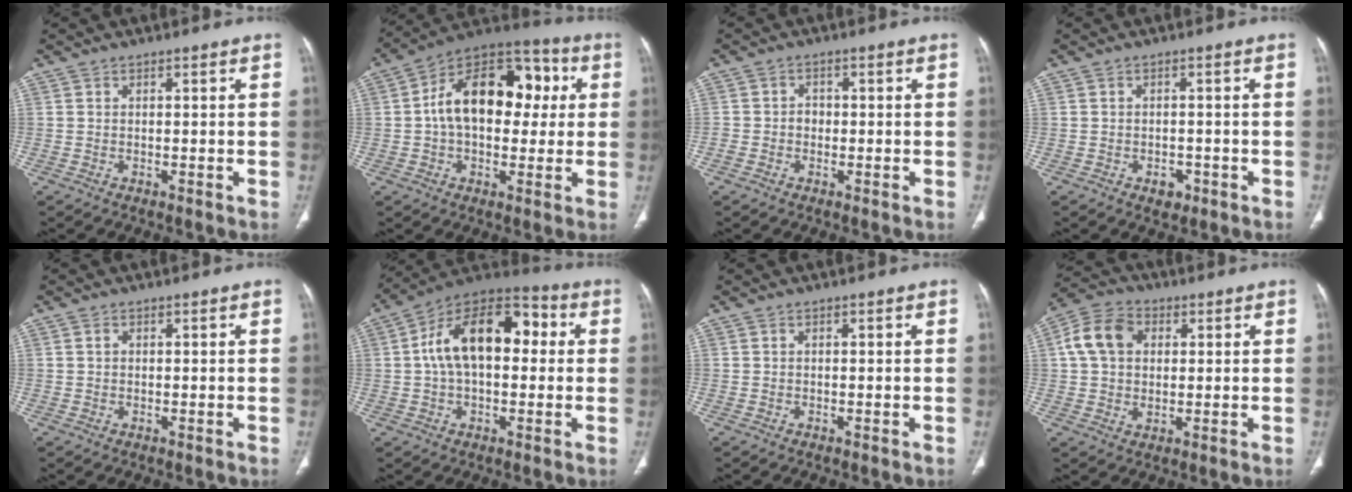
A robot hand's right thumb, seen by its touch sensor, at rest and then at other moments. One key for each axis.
{"total": 19.5, "fx": 2.4, "fy": 12.4, "fz": 14.9, "tx": -0.198, "ty": 0.039, "tz": 0.030}
{"total": 2.3, "fx": -0.5, "fy": 2.0, "fz": 1.1, "tx": -0.003, "ty": 0.011, "tz": -0.012}
{"total": 2.6, "fx": -1.3, "fy": 1.9, "fz": 1.4, "tx": -0.009, "ty": 0.004, "tz": -0.012}
{"total": 0.7, "fx": 0.3, "fy": 0.5, "fz": 0.4, "tx": -0.009, "ty": 0.003, "tz": 0.005}
{"total": 17.8, "fx": 2.3, "fy": 10.2, "fz": 14.4, "tx": -0.225, "ty": 0.044, "tz": 0.030}
{"total": 0.0}
{"total": 10.2, "fx": 2.3, "fy": 7.5, "fz": 6.5, "tx": -0.112, "ty": 0.012, "tz": 0.036}